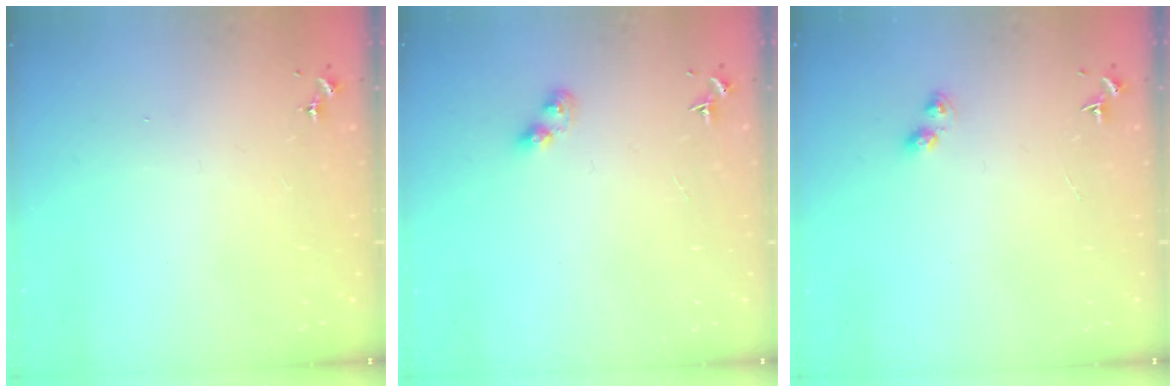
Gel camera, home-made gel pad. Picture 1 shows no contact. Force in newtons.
{"total": 3.2, "press": 3.2, "slide": 0.3}
{"total": 3.5, "press": 3.5, "slide": 0.5}